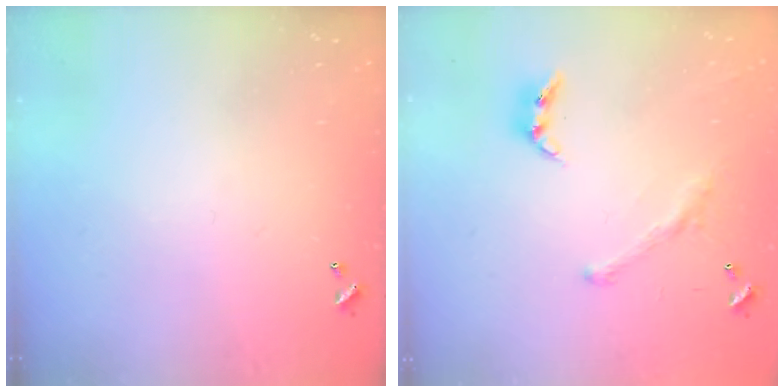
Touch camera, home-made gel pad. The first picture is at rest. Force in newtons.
{"total": 1.2, "press": 0.6, "slide": 1.0}